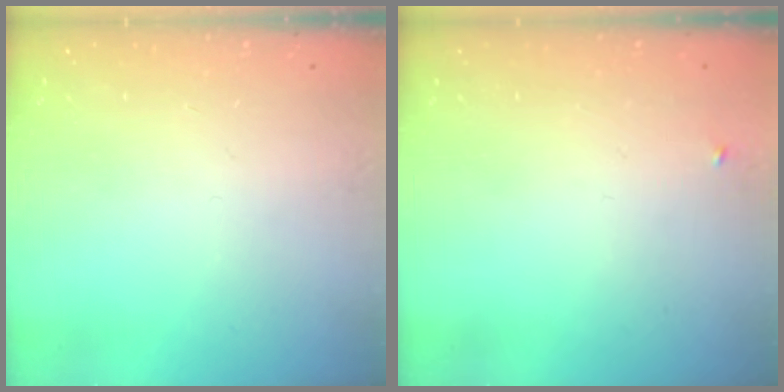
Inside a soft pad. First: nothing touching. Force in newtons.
{"total": 2.3, "press": 2.3, "slide": 0.2}